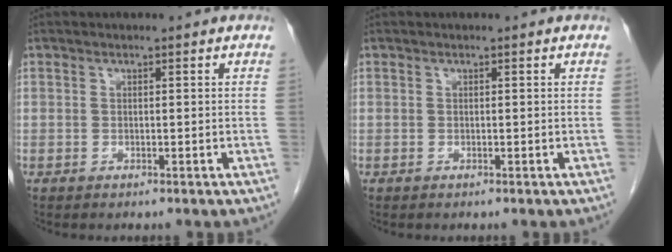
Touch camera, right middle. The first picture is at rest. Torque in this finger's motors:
{"motor_torque": [0.32, -0.23, 0.04, 0.01]}